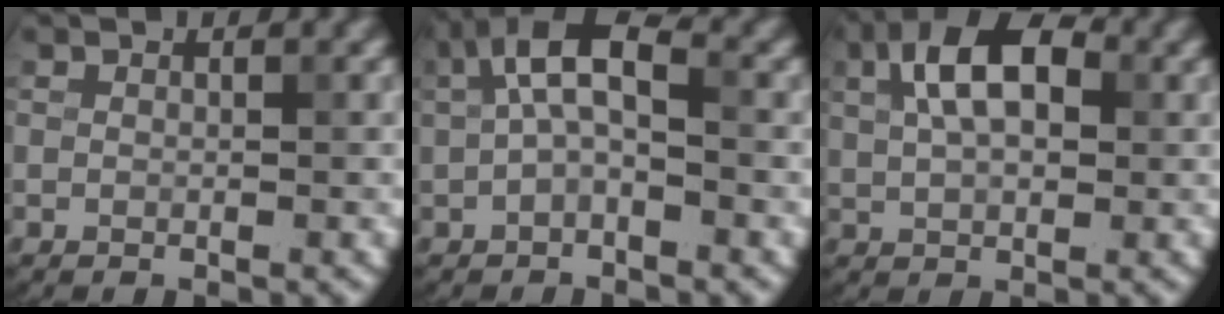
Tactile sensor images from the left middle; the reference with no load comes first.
{"total": 4.7, "force": [0.6, 2.1, 4.2], "torque": [-0.080, 0.017, 0.001]}
{"total": 7.6, "force": [2.4, 4.3, 5.8], "torque": [-0.105, 0.028, 0.022]}